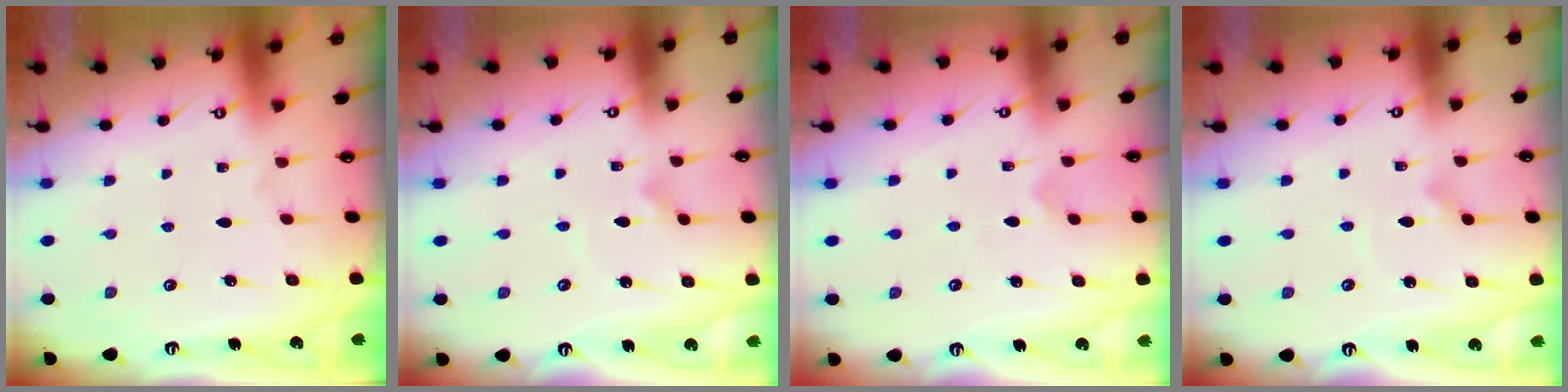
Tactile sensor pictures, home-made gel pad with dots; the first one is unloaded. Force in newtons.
{"total": 2.7, "press": 2.7, "slide": 0.2}
{"total": 2.5, "press": 2.5, "slide": 0.5}
{"total": 2.7, "press": 2.7, "slide": 0.2}